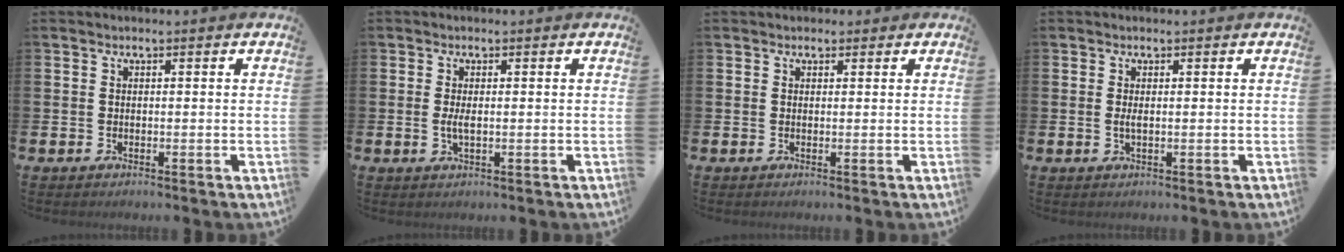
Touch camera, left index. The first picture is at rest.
{"total": 1.7, "force": [-0.1, 0.6, 1.6], "torque": [-0.028, 0.001, -0.003]}
{"total": 1.1, "force": [0.8, 0.8, 0.0], "torque": [0.008, 0.006, 0.012]}
{"total": 1.0, "force": [0.0, 0.2, 0.9], "torque": [-0.015, 0.000, -0.001]}